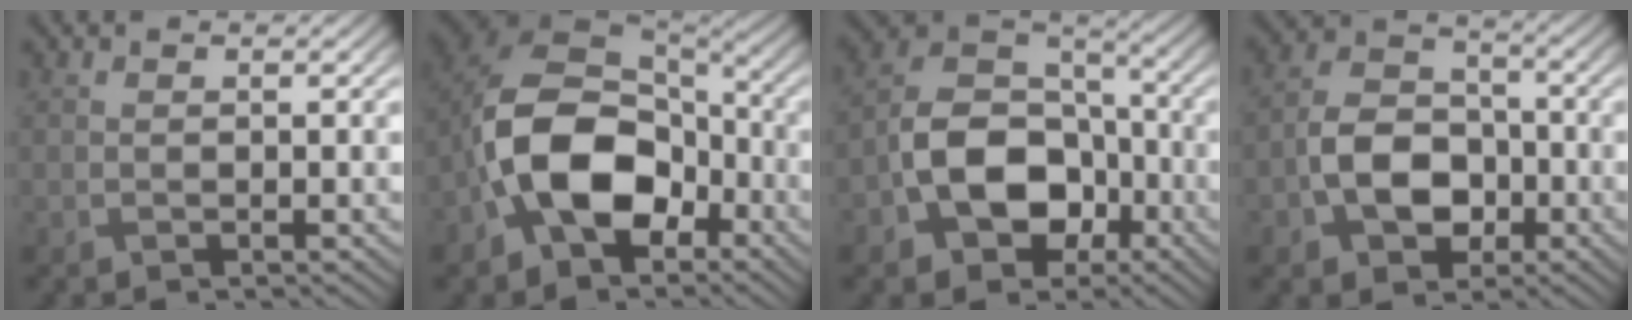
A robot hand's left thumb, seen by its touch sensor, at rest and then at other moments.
{"total": 13.1, "force": [-4.4, 8.8, 8.7], "torque": [-0.165, -0.007, -0.097]}
{"total": 11.5, "force": [-4.4, 8.0, 7.0], "torque": [-0.145, -0.007, -0.095]}
{"total": 7.9, "force": [-2.6, 5.7, 4.9], "torque": [-0.099, 0.003, -0.059]}